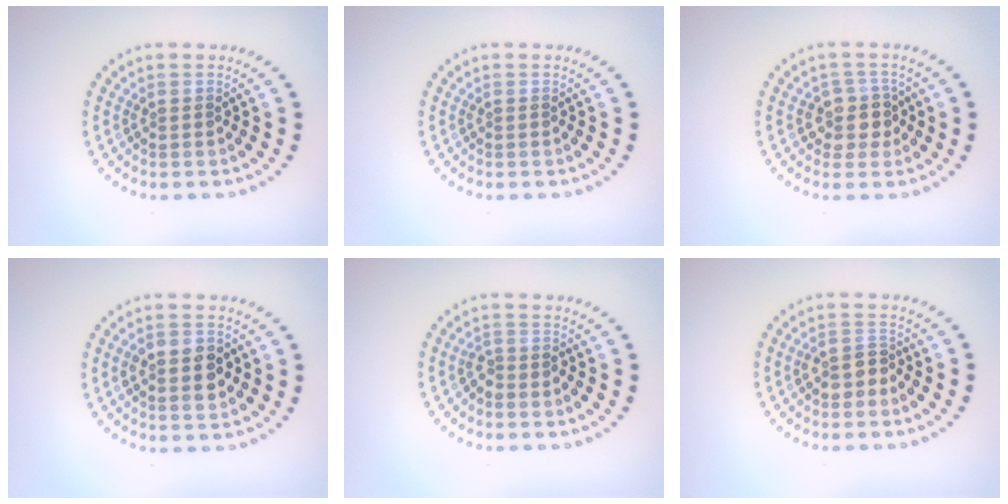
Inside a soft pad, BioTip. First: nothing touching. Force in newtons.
{"total": 0.0}
{"total": 2.9, "press": 2.4, "slide": 1.5}
{"total": 3.9, "press": 3.9, "slide": 0.3}
{"total": 1.3, "press": 1.0, "slide": 0.8}
{"total": 2.1, "press": 2.0, "slide": 0.8}